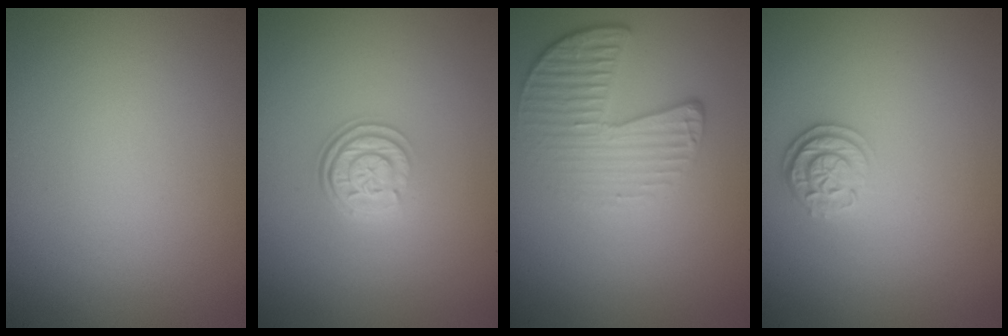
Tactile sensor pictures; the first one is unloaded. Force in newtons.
{"total": 3.2, "press": 2.5, "slide": 2.1}
{"total": 3.5, "press": 2.6, "slide": 2.4}
{"total": 2.5, "press": 2.1, "slide": 1.3}